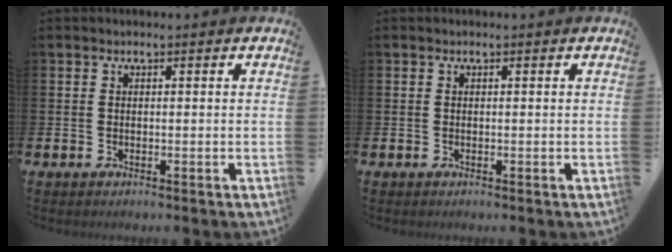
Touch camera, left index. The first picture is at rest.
{"total": 0.0}